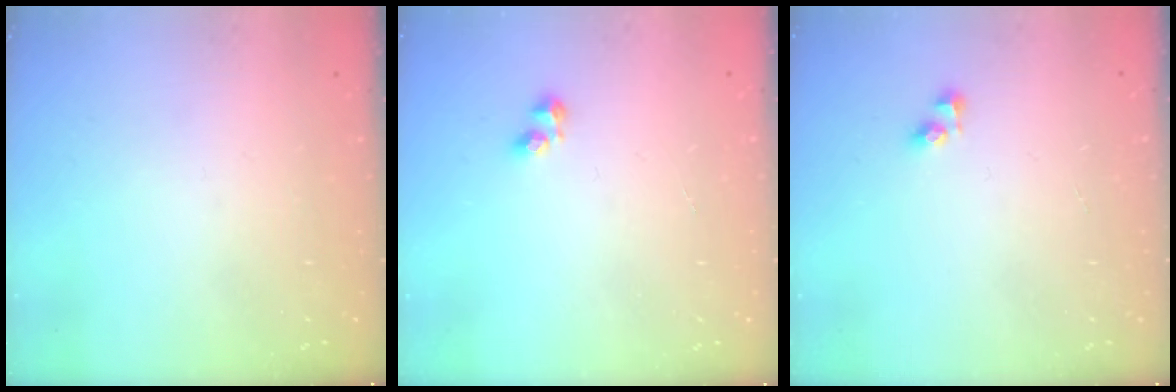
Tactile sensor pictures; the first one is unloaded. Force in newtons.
{"total": 2.5, "press": 2.3, "slide": 0.9}
{"total": 3.9, "press": 3.9, "slide": 0.6}